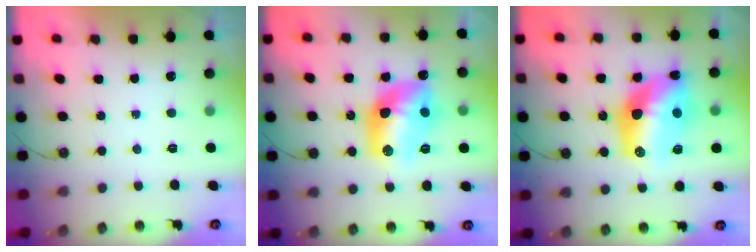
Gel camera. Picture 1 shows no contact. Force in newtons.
{"total": 14.1, "press": 14.0, "slide": 1.1}
{"total": 17.4, "press": 16.9, "slide": 4.1}